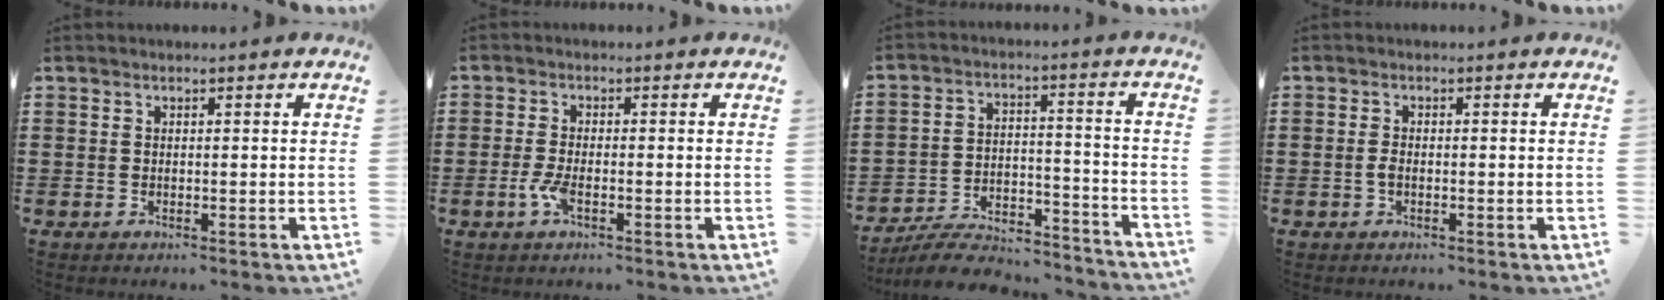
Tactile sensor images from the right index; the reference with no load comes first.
{"total": 3.0, "force": [-1.4, 0.7, 2.6], "torque": [-0.065, -0.008, -0.030]}
{"total": 7.4, "force": [-6.9, 1.5, 2.1], "torque": [-0.039, 0.016, -0.134]}
{"total": 1.3, "force": [-0.4, 0.4, 1.1], "torque": [-0.030, -0.003, -0.011]}